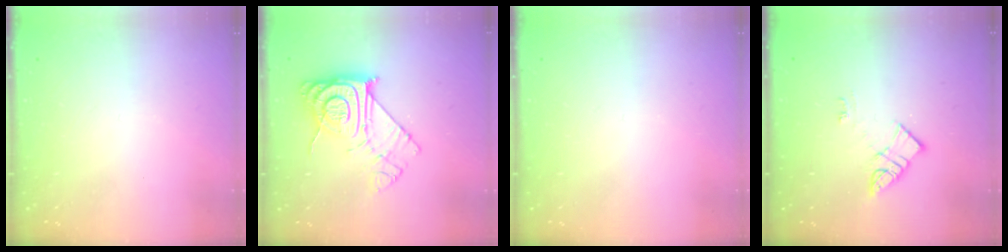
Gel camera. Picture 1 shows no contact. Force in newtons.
{"total": 15.1, "press": 15.0, "slide": 1.6}
{"total": 0.0}
{"total": 6.4, "press": 6.4, "slide": 0.6}